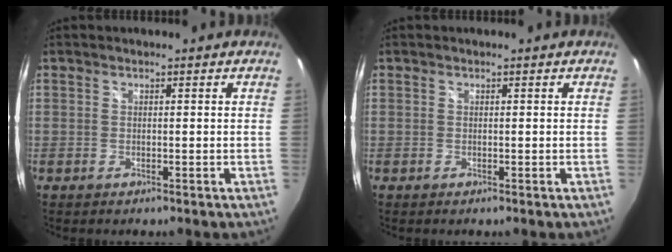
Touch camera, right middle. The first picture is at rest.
{"total": 0.0}